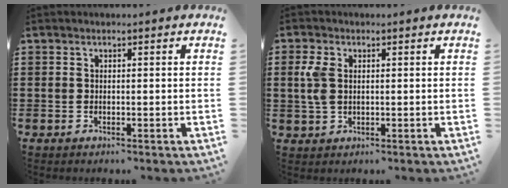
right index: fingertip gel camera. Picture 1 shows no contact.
{"total": 3.8, "force": [0.8, 2.3, 2.9], "torque": [-0.078, 0.003, 0.009]}